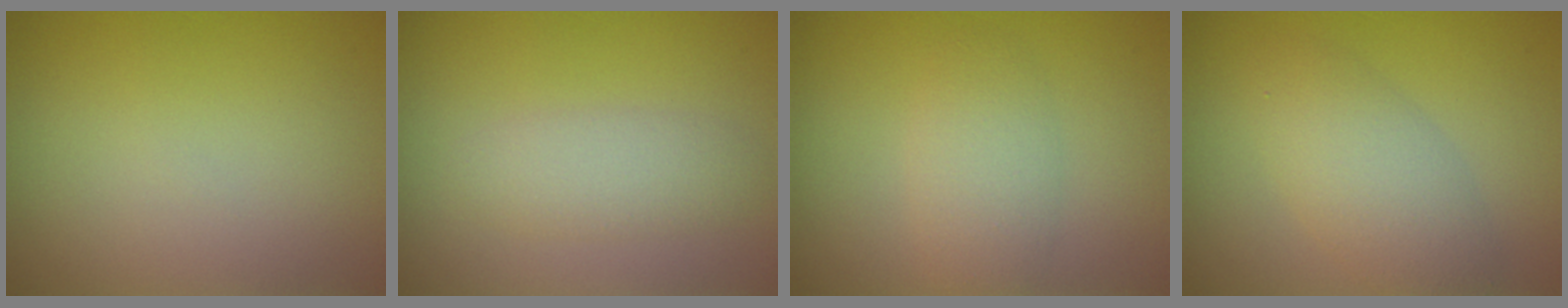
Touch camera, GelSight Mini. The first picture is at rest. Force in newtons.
{"total": 2.6, "press": 2.6, "slide": 0.1}
{"total": 2.8, "press": 2.8, "slide": 0.1}
{"total": 4.2, "press": 4.2, "slide": 0.1}